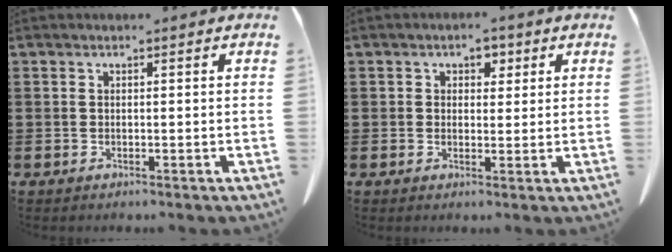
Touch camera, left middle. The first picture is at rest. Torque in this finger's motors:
{"motor_torque": [-0.07, 0.19, 0.00, 0.00]}